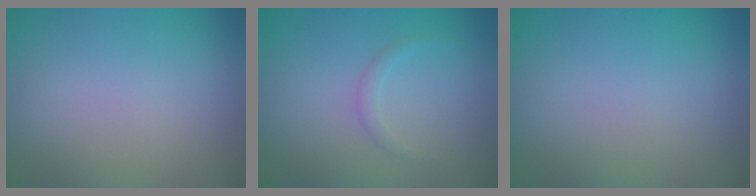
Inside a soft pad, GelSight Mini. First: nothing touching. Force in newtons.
{"total": 0.8, "press": 0.8, "slide": 0.1}
{"total": 0.0}